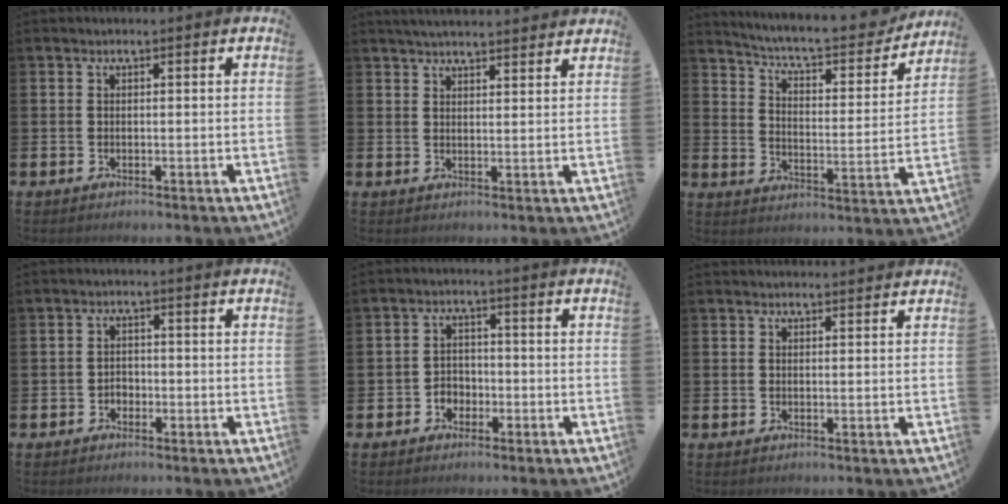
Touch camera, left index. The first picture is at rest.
{"total": 3.5, "force": [3.4, 0.2, 0.5], "torque": [-0.012, -0.018, 0.062]}
{"total": 7.6, "force": [6.9, 1.3, 2.7], "torque": [-0.069, -0.056, 0.112]}
{"total": 1.5, "force": [-0.8, 1.3, 0.4], "torque": [-0.009, 0.000, -0.018]}
{"total": 2.6, "force": [-1.5, 2.0, 0.6], "torque": [-0.016, 0.006, -0.035]}
{"total": 1.2, "force": [1.2, 0.2, -0.1], "torque": [0.006, -0.004, 0.021]}